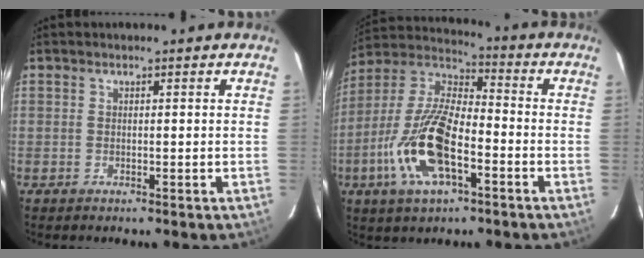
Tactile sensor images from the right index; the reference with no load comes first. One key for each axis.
{"total": 17.2, "fx": -6.5, "fy": 6.9, "fz": 14.4, "tx": -0.304, "ty": -0.008, "tz": -0.130}